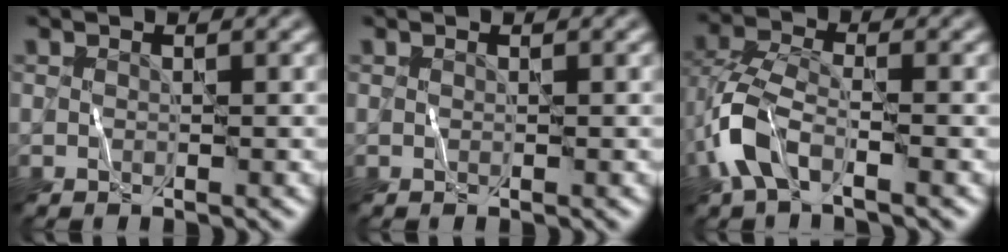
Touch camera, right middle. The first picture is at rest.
{"total": 0.0}
{"total": 5.0, "force": [-2.5, 2.2, 3.7], "torque": [-0.091, 0.004, -0.063]}